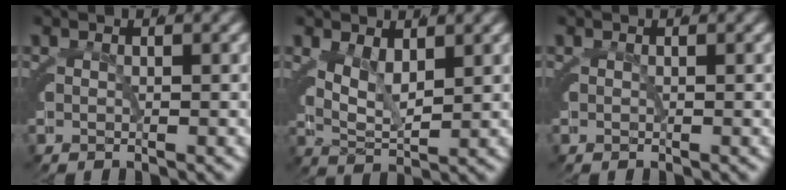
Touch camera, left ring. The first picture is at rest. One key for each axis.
{"total": 3.2, "fx": 1.2, "fy": 2.3, "fz": 1.8, "tx": -0.047, "ty": -0.010, "tz": 0.019}
{"total": 0.0}